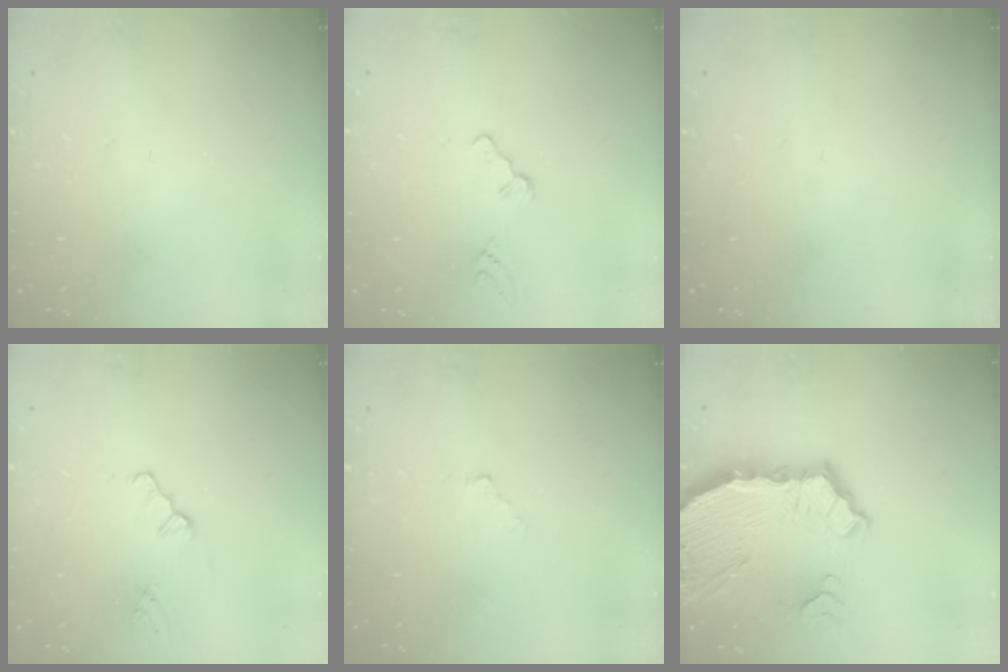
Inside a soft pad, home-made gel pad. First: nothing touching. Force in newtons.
{"total": 1.8, "press": 1.8, "slide": 0.3}
{"total": 0.0}
{"total": 1.0, "press": 0.9, "slide": 0.3}
{"total": 2.8, "press": 2.8, "slide": 0.4}
{"total": 9.3, "press": 8.8, "slide": 3.1}